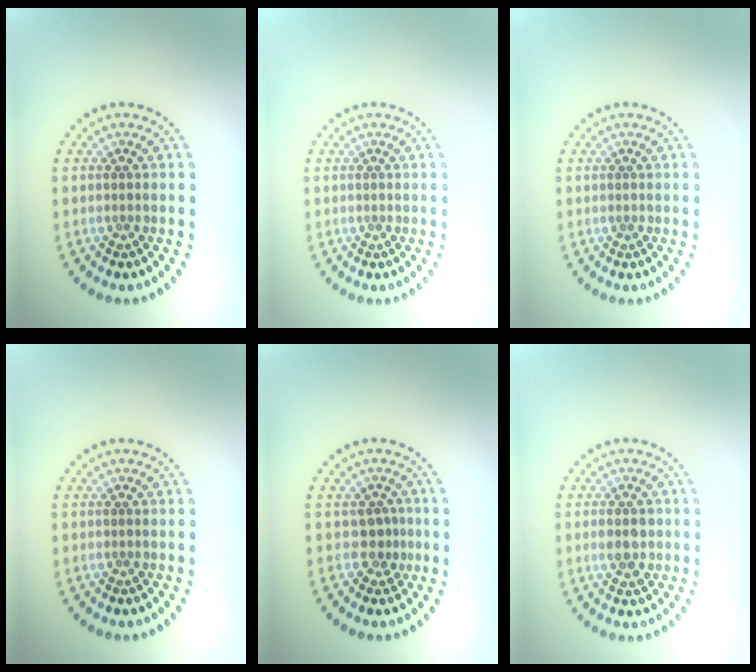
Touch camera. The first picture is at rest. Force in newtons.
{"total": 0.0}
{"total": 0.0}
{"total": 0.0}
{"total": 1.8, "press": 1.3, "slide": 1.3}
{"total": 2.7, "press": 2.7, "slide": 0.1}